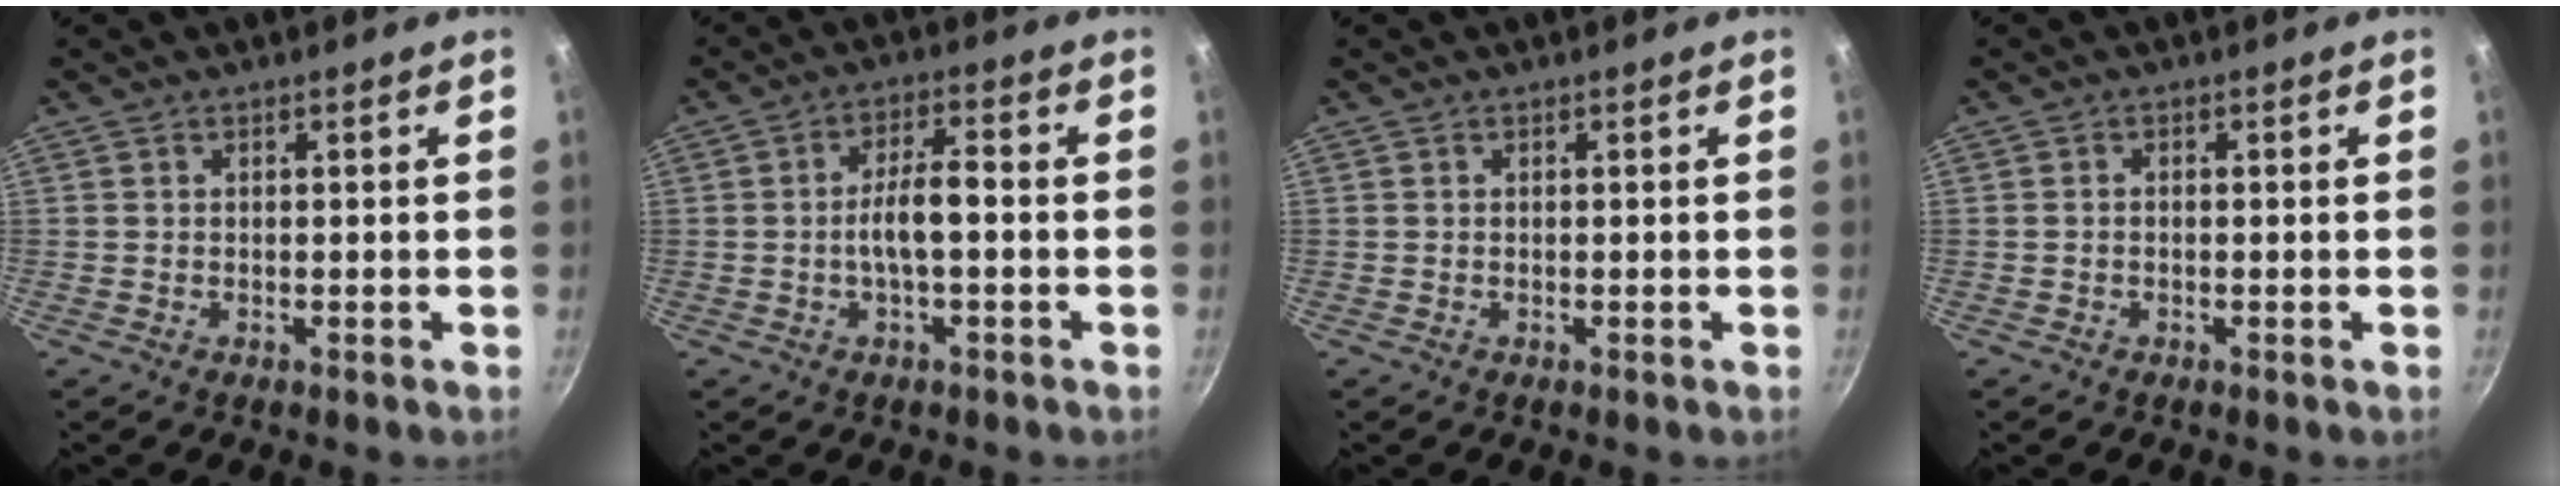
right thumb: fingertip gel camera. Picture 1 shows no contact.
{"total": 6.1, "force": [-1.0, 1.9, 5.7], "torque": [-0.101, 0.026, -0.020]}
{"total": 0.0}
{"total": 0.7, "force": [-0.3, 0.5, 0.4], "torque": [-0.009, 0.005, -0.006]}